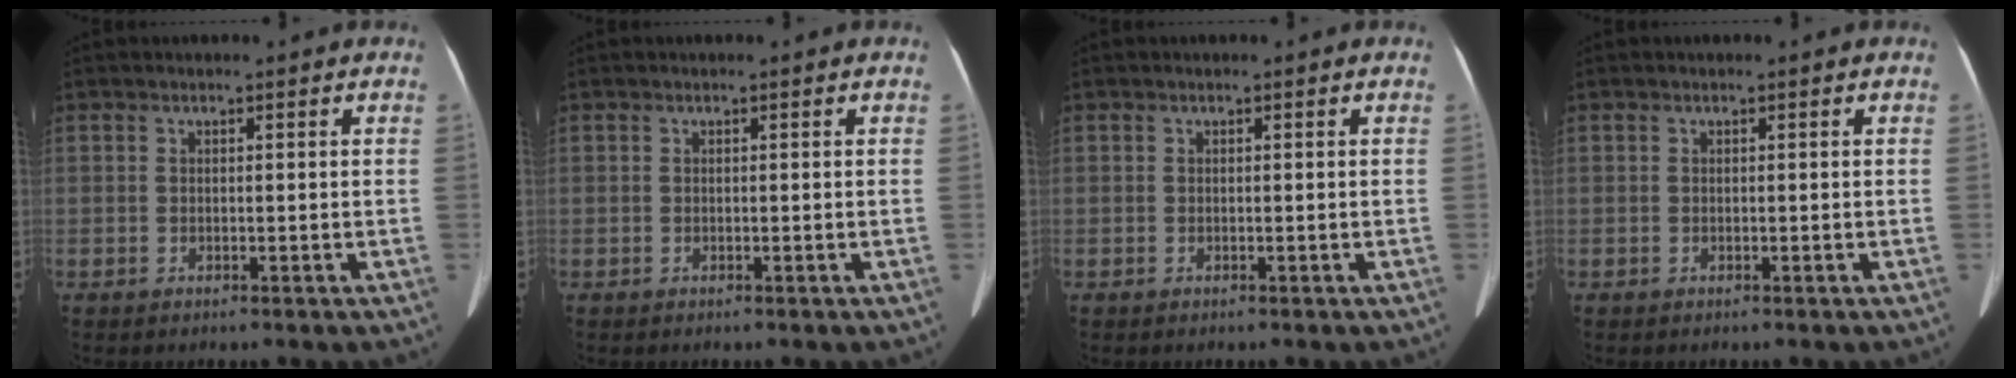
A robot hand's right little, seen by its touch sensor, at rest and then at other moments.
{"total": 0.0}
{"total": 0.0}
{"total": 0.0}